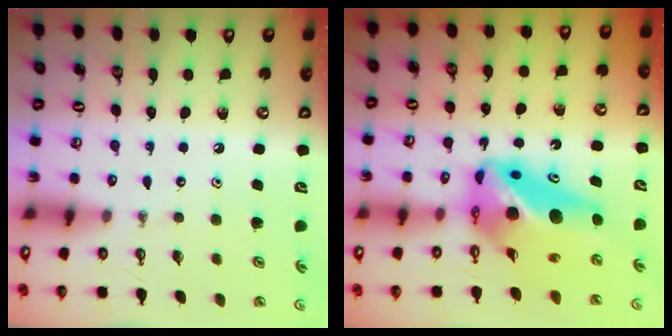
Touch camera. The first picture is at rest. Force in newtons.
{"total": 12.5, "press": 12.2, "slide": 2.8}